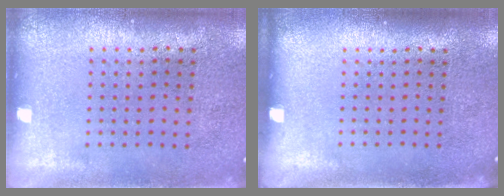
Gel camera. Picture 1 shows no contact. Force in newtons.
{"total": 0.0}